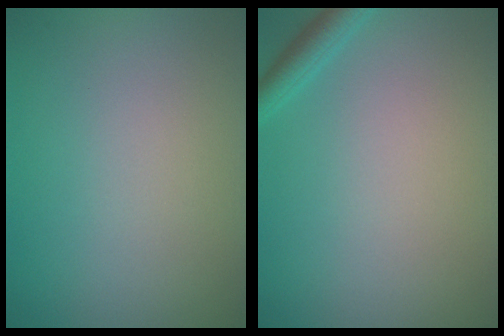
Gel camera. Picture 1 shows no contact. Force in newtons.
{"total": 1.7, "press": 1.7, "slide": 0.1}